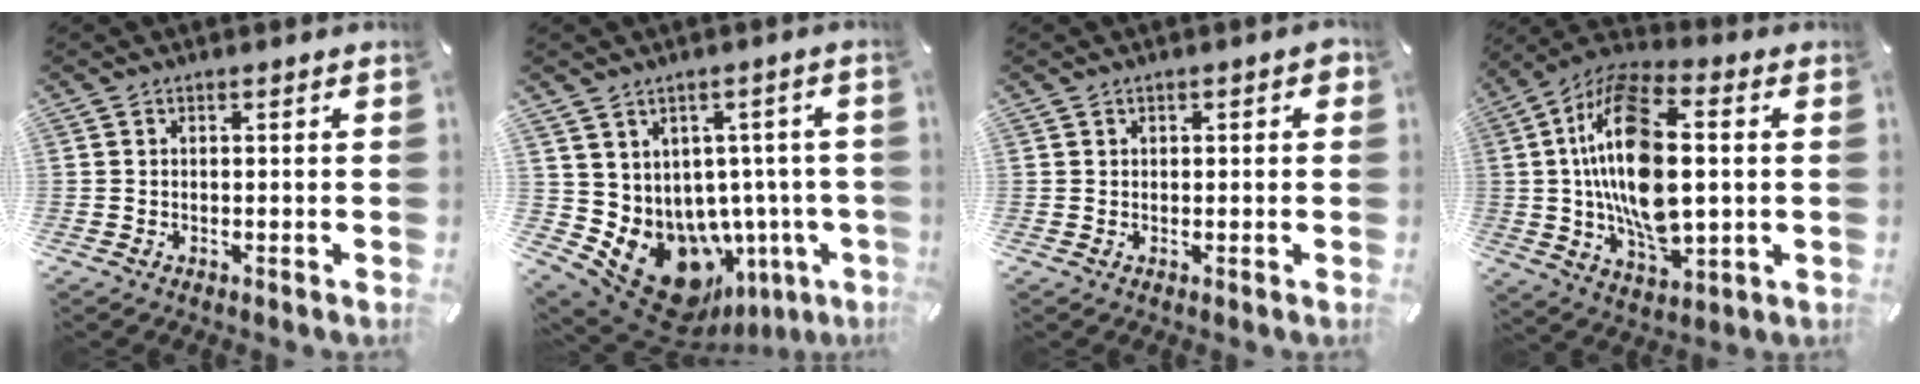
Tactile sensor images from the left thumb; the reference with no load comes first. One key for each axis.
{"total": 15.5, "fx": -7.1, "fy": 10.1, "fz": 9.3, "tx": -0.149, "ty": 0.001, "tz": -0.097}
{"total": 1.3, "fx": 0.3, "fy": 1.1, "fz": 0.6, "tx": -0.004, "ty": 0.003, "tz": 0.002}
{"total": 20.1, "fx": 1.6, "fy": 10.6, "fz": 17.0, "tx": -0.357, "ty": -0.005, "tz": 0.020}